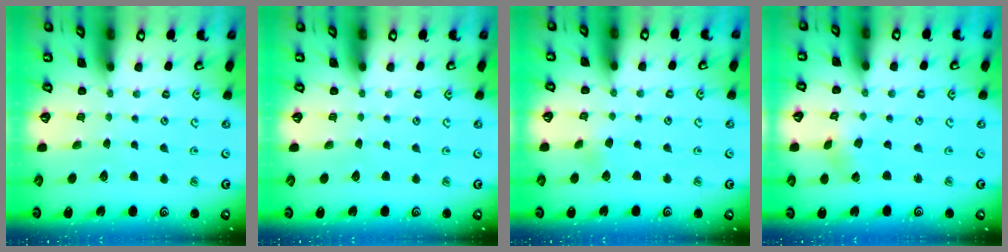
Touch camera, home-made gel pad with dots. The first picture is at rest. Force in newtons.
{"total": 0.0}
{"total": 1.9, "press": 1.9, "slide": 0.2}
{"total": 0.7, "press": 0.7, "slide": 0.2}